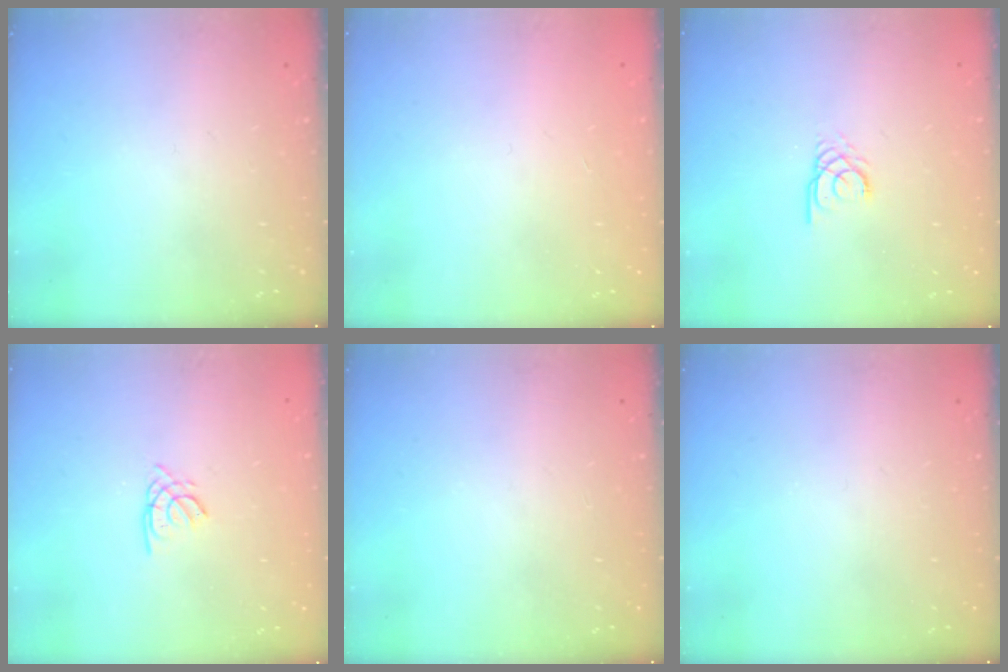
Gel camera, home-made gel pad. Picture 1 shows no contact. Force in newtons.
{"total": 0.8, "press": 0.8, "slide": 0.2}
{"total": 2.4, "press": 2.4, "slide": 0.3}
{"total": 1.6, "press": 1.5, "slide": 0.4}
{"total": 0.0}
{"total": 0.0}